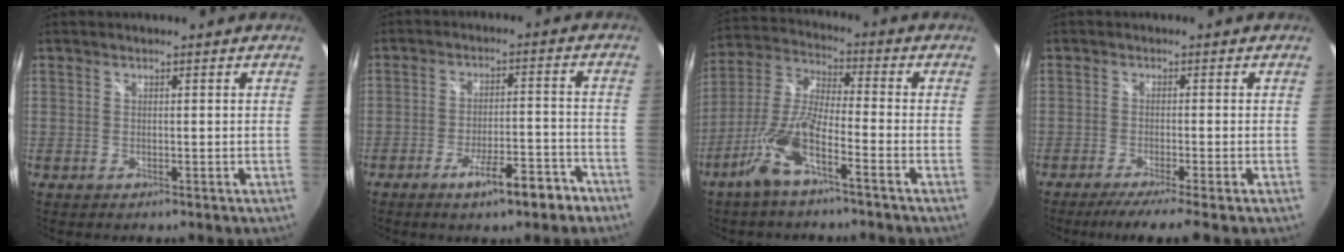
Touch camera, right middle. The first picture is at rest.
{"total": 9.0, "force": [-6.1, 1.8, 6.4], "torque": [-0.105, 0.002, -0.082]}
{"total": 10.5, "force": [-6.1, 1.7, 8.3], "torque": [-0.184, -0.003, -0.119]}
{"total": 5.1, "force": [-4.1, -1.3, 2.8], "torque": [-0.055, -0.016, -0.067]}